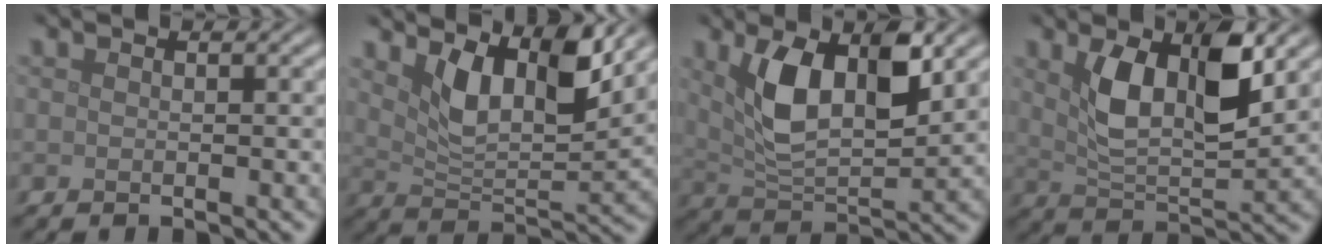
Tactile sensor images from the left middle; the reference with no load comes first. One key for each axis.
{"total": 6.5, "fx": 3.2, "fy": 2.7, "fz": 4.9, "tx": -0.091, "ty": -0.009, "tz": 0.054}
{"total": 7.8, "fx": 2.5, "fy": 3.5, "fz": 6.5, "tx": -0.129, "ty": -0.002, "tz": 0.049}
{"total": 7.0, "fx": 2.4, "fy": 3.0, "fz": 5.9, "tx": -0.116, "ty": -0.001, "tz": 0.046}